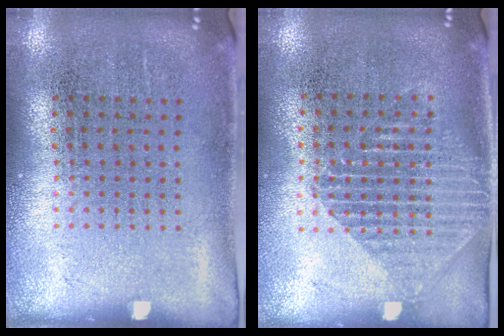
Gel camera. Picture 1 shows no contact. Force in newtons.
{"total": 1.5, "press": 1.3, "slide": 0.8}